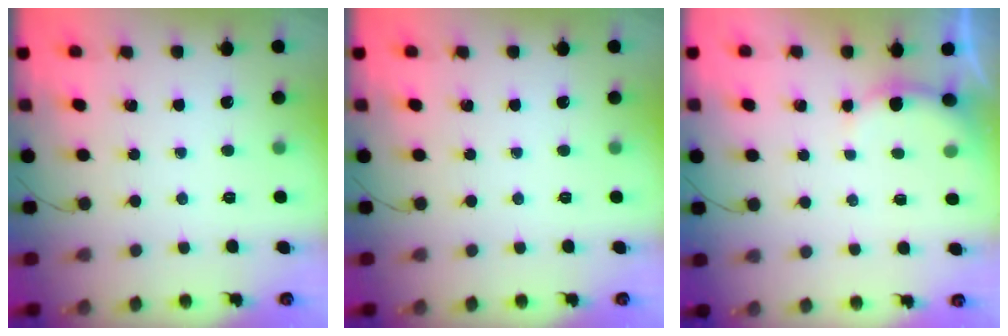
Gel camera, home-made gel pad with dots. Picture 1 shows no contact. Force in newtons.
{"total": 0.0}
{"total": 2.7, "press": 2.5, "slide": 0.8}